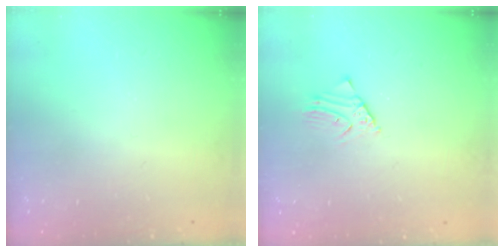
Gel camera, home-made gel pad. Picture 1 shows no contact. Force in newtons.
{"total": 2.6, "press": 2.6, "slide": 0.2}